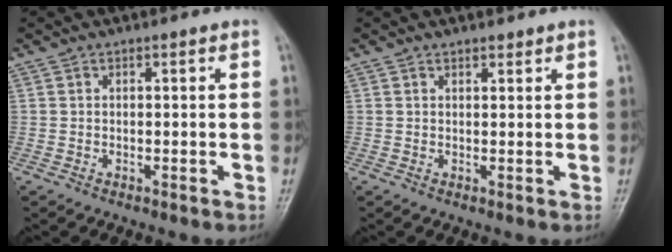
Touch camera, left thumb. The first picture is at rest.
{"total": 1.4, "force": [1.1, 0.6, 0.5], "torque": [-0.001, -0.007, 0.015]}